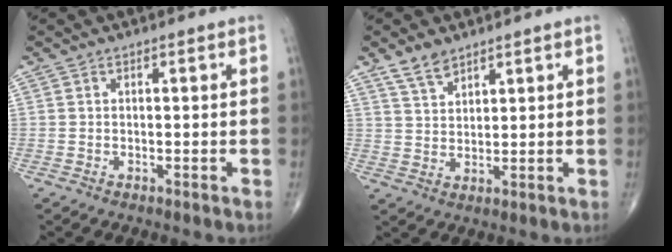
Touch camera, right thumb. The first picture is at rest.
{"total": 4.4, "force": [3.4, 2.2, 1.9], "torque": [-0.025, -0.019, 0.070]}